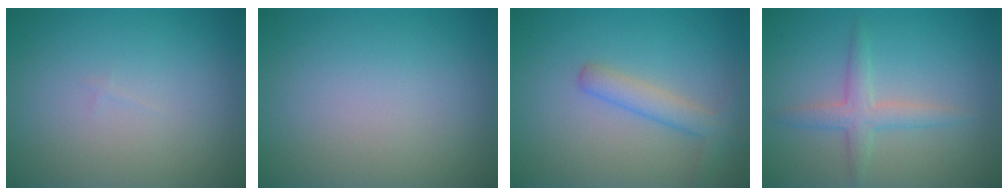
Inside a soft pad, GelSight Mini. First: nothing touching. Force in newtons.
{"total": 0.0}
{"total": 2.6, "press": 2.6, "slide": 0.1}
{"total": 2.5, "press": 2.5, "slide": 0.1}